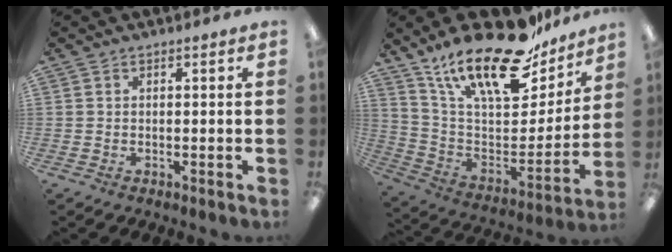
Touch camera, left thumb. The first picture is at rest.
{"total": 23.6, "force": [17.6, 8.8, 13.1], "torque": [-0.209, -0.115, 0.298]}